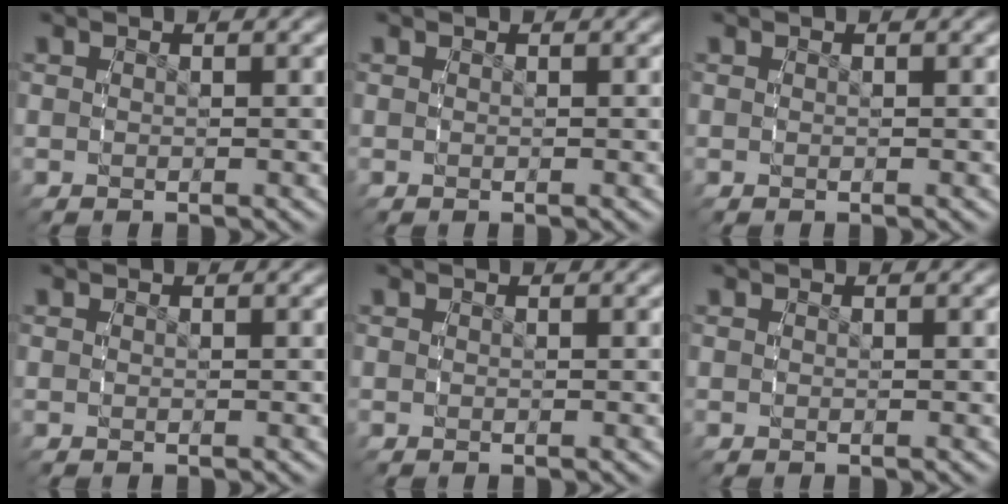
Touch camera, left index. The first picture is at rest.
{"total": 0.0}
{"total": 0.0}
{"total": 0.0}
{"total": 0.0}
{"total": 0.0}